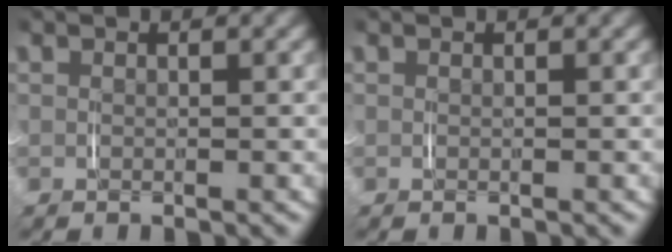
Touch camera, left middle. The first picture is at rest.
{"total": 0.0}